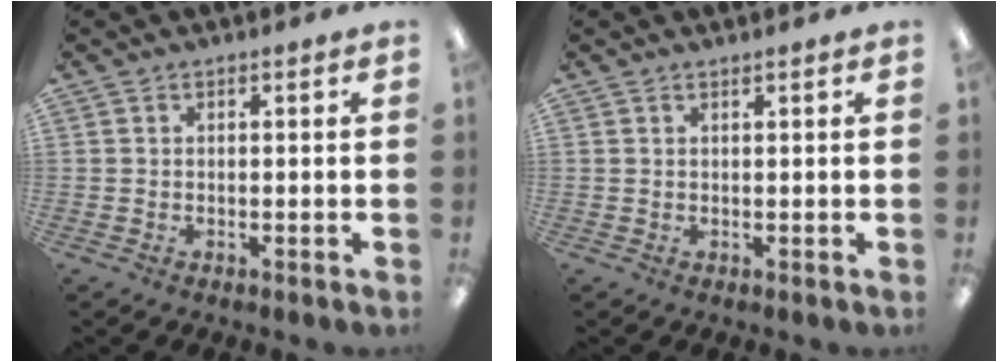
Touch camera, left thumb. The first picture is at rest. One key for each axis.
{"total": 0.5, "fx": 0.5, "fy": 0.0, "fz": 0.1, "tx": -0.002, "ty": 0.001, "tz": 0.010}